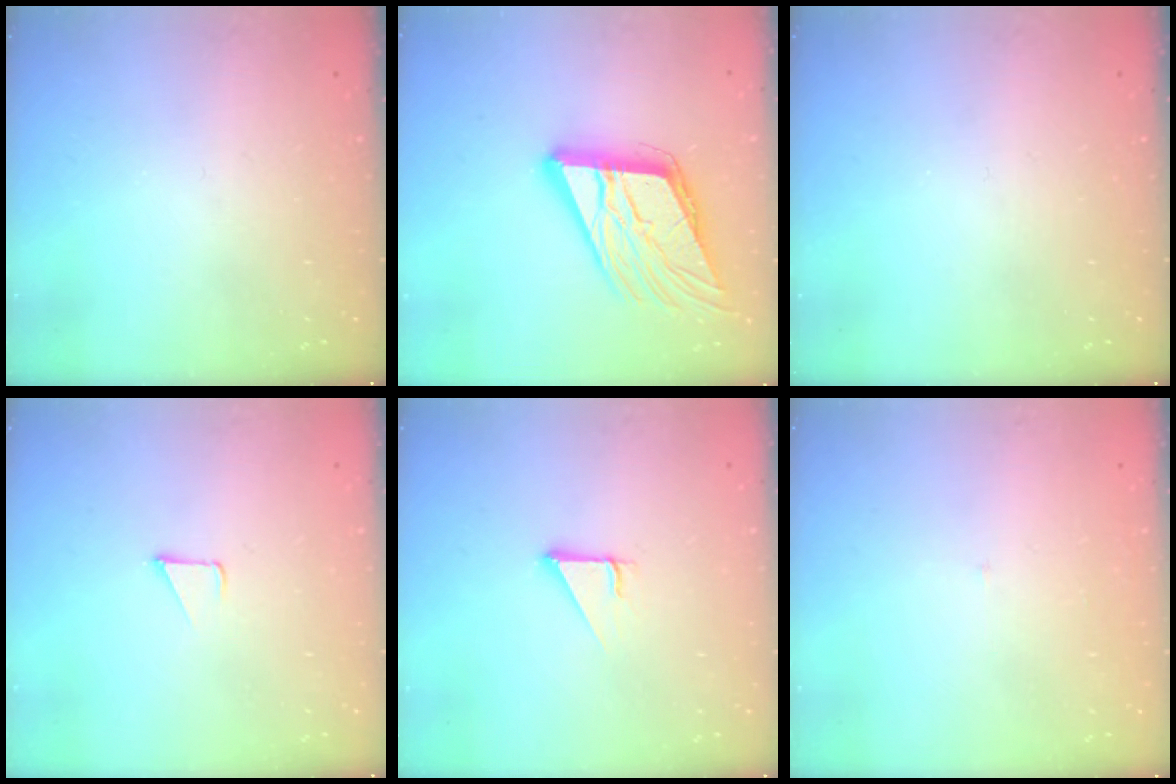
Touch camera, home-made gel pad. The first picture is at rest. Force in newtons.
{"total": 18.7, "press": 18.4, "slide": 3.2}
{"total": 0.0}
{"total": 1.8, "press": 1.7, "slide": 0.1}
{"total": 2.9, "press": 2.8, "slide": 0.2}
{"total": 2.0, "press": 2.0, "slide": 0.1}